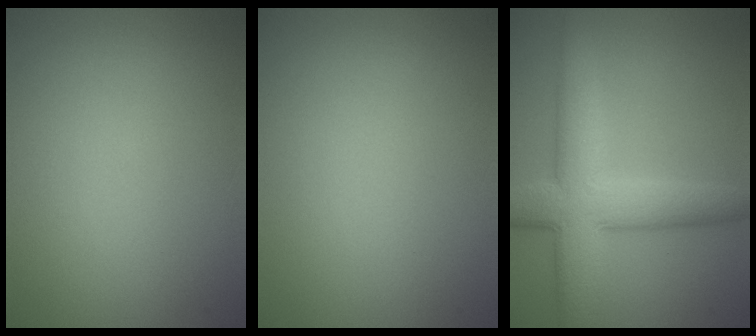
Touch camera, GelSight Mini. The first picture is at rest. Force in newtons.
{"total": 0.0}
{"total": 7.2, "press": 7.2, "slide": 0.1}